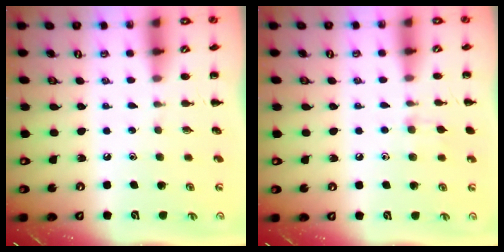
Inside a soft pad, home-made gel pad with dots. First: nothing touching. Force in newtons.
{"total": 6.0, "press": 5.6, "slide": 2.0}